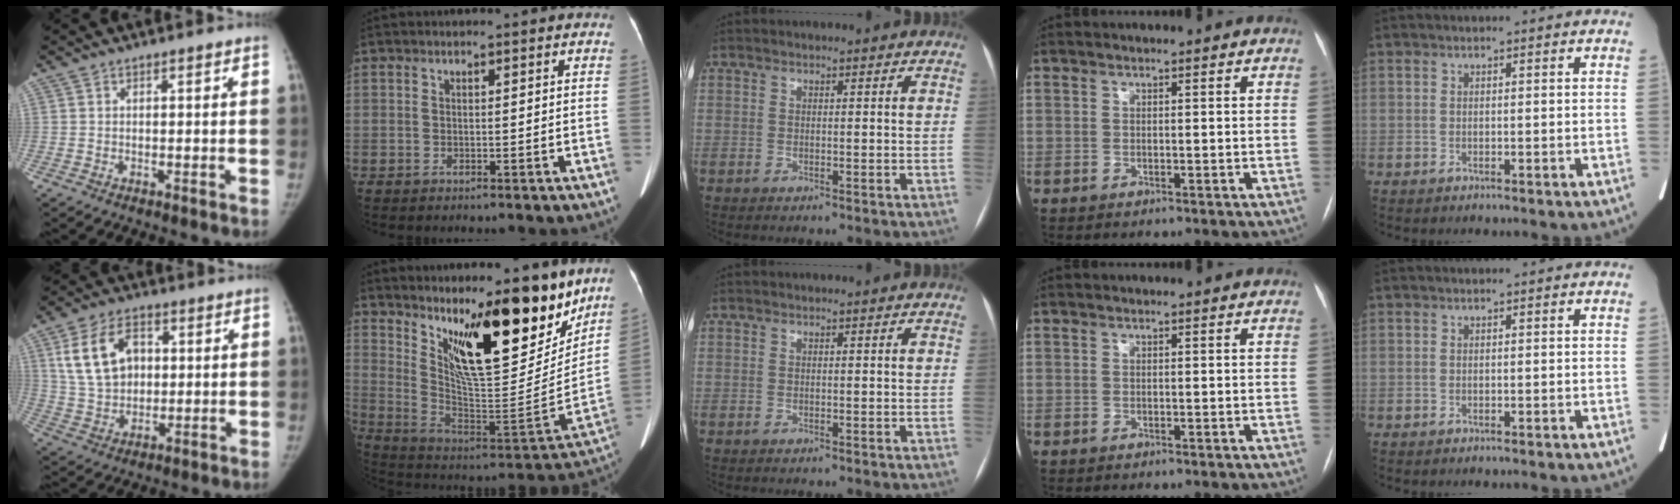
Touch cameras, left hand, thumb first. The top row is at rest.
{"thumb": {"total": 12.3, "force": [3.4, 8.7, 8.0], "torque": [-0.123, 0.000, 0.065]}, "index": {"total": 19.8, "force": [13.3, 4.9, 13.8], "torque": [-0.202, -0.032, 0.228]}}